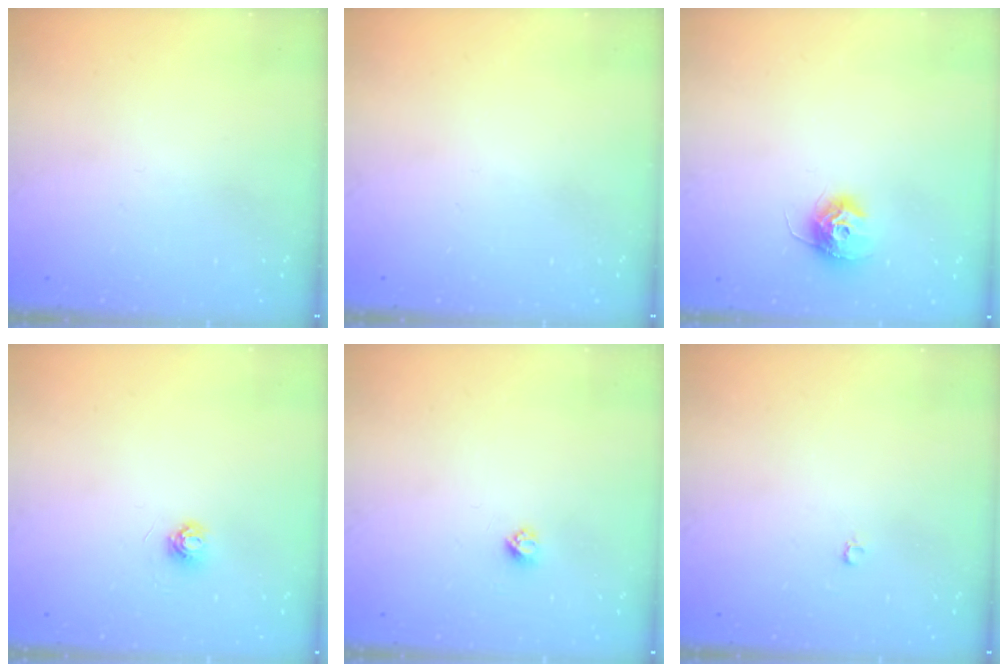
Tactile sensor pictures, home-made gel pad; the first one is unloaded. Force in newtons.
{"total": 0.0}
{"total": 10.3, "press": 10.3, "slide": 0.4}
{"total": 4.5, "press": 4.5, "slide": 0.5}
{"total": 2.7, "press": 2.6, "slide": 0.3}
{"total": 2.0, "press": 2.0, "slide": 0.4}